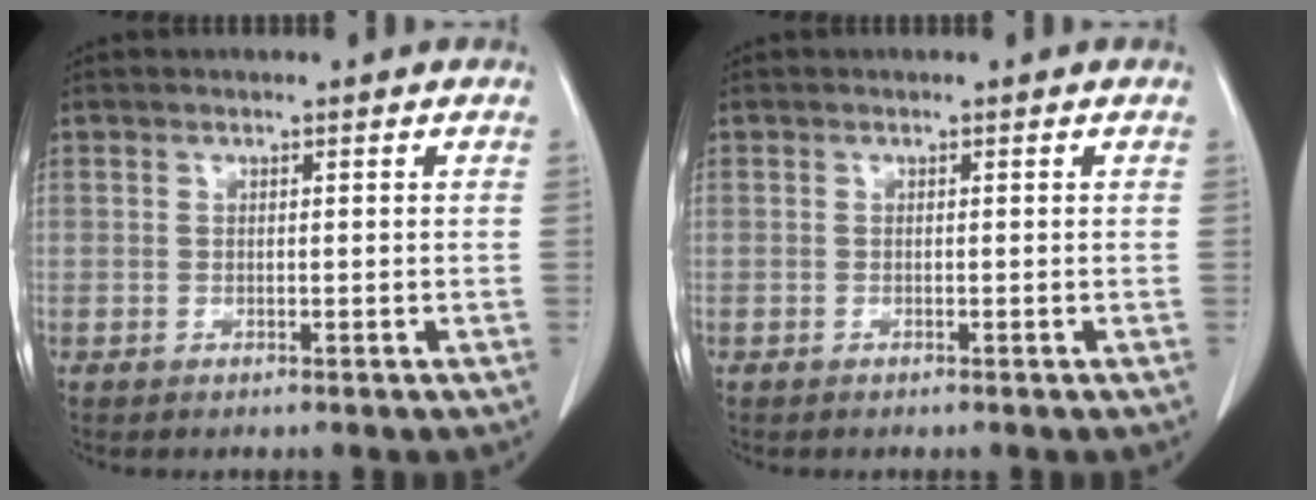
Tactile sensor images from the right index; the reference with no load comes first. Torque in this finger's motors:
{"motor_torque": [-0.02, 0.01, -0.01, 0.00]}